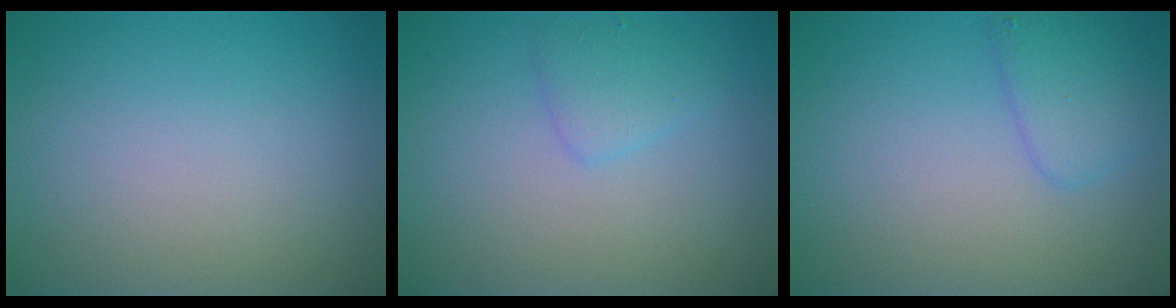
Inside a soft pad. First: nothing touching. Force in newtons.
{"total": 1.7, "press": 1.7, "slide": 0.0}
{"total": 2.4, "press": 2.4, "slide": 0.1}